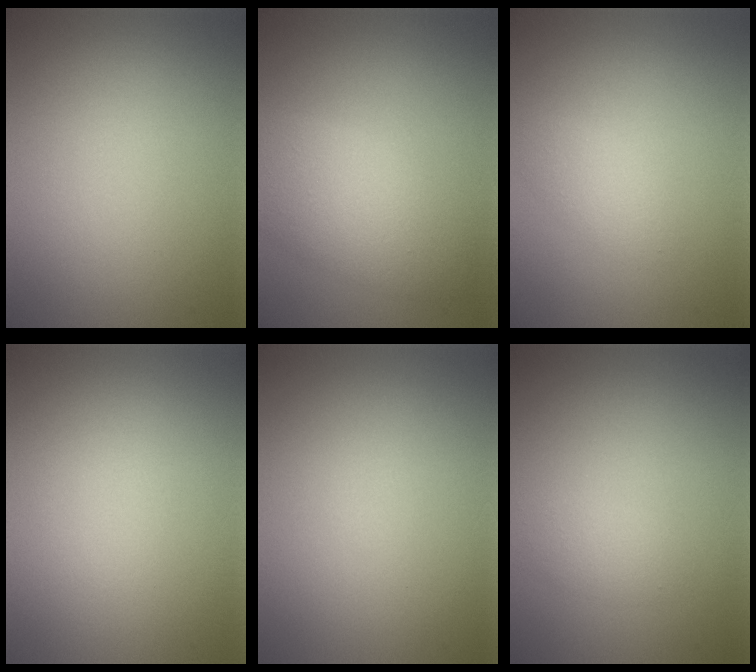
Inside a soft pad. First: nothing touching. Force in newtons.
{"total": 6.5, "press": 6.5, "slide": 0.1}
{"total": 1.5, "press": 1.5, "slide": 0.0}
{"total": 0.0}
{"total": 0.0}
{"total": 1.4, "press": 1.4, "slide": 0.1}